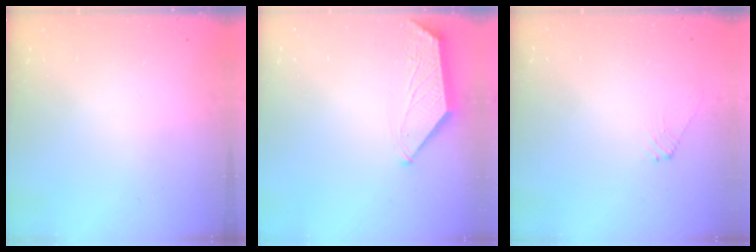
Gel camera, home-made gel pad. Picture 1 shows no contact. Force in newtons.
{"total": 1.6, "press": 1.5, "slide": 0.3}
{"total": 2.2, "press": 2.2, "slide": 0.6}